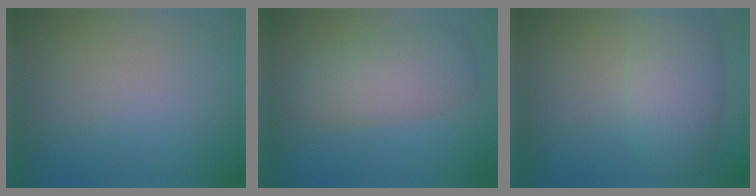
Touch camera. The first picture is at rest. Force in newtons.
{"total": 4.7, "press": 4.7, "slide": 0.2}
{"total": 4.9, "press": 4.9, "slide": 0.5}